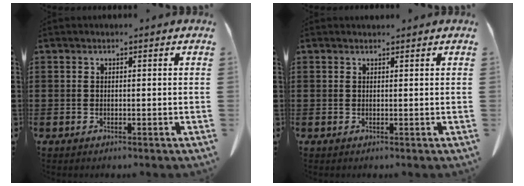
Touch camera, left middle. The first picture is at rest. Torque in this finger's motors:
{"motor_torque": [-0.13, 0.09, -0.15, -0.02]}